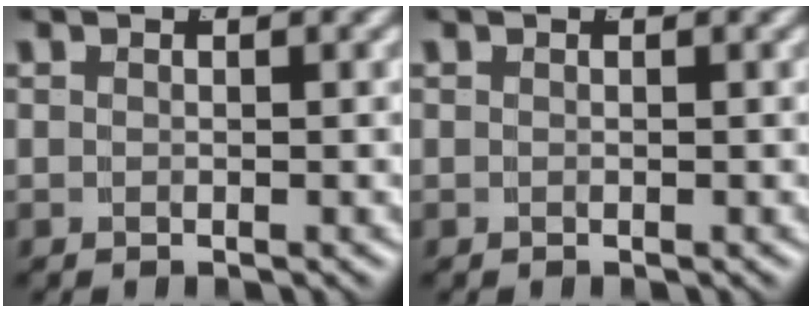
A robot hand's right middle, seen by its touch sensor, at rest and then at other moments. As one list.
[{"total": 0.0}]